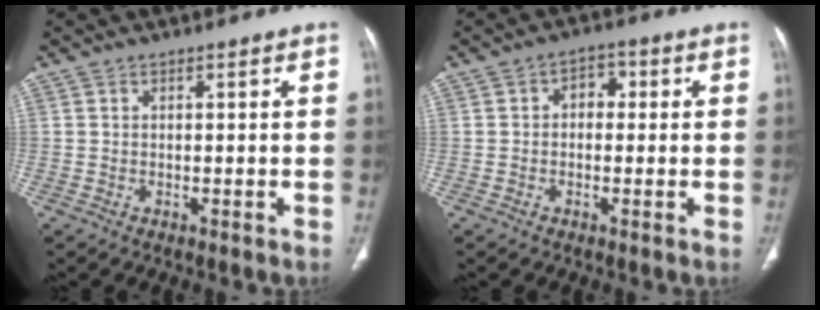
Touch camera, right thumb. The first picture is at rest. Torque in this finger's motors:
{"motor_torque": [-0.18, 0.09, 0.33, -0.45, 0.07]}